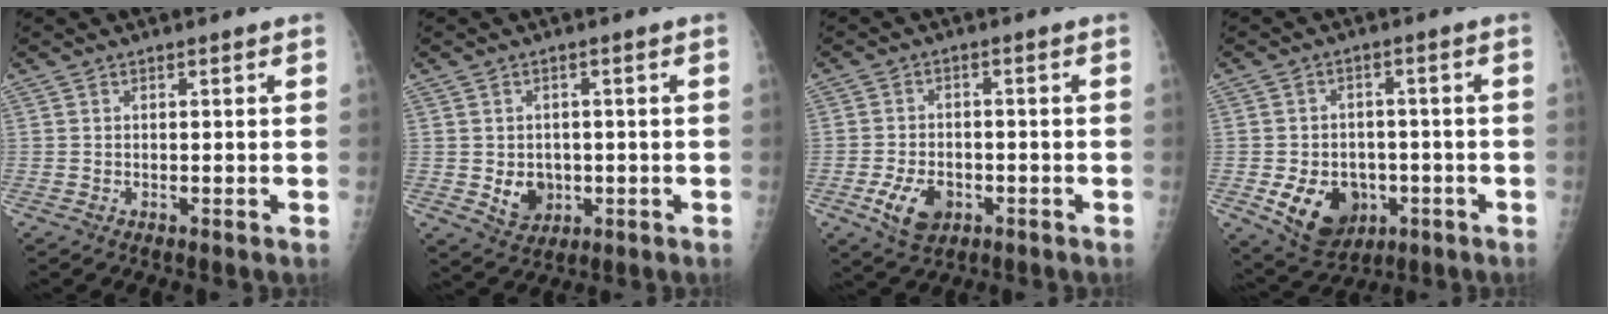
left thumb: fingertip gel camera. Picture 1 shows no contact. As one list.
[{"total": 5.6, "force": [-0.8, 4.7, 3.0], "torque": [-0.023, 0.000, 0.000]}, {"total": 7.0, "force": [-2.9, 4.5, 4.5], "torque": [-0.075, 0.009, -0.045]}, {"total": 11.6, "force": [-3.7, 8.8, 6.6], "torque": [-0.081, 0.012, -0.043]}]